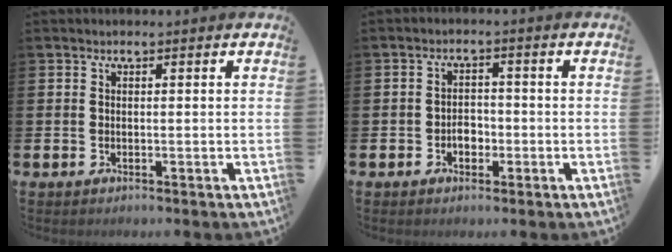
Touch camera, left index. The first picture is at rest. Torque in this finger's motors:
{"motor_torque": [0.02, 0.09, 0.03, 0.01]}